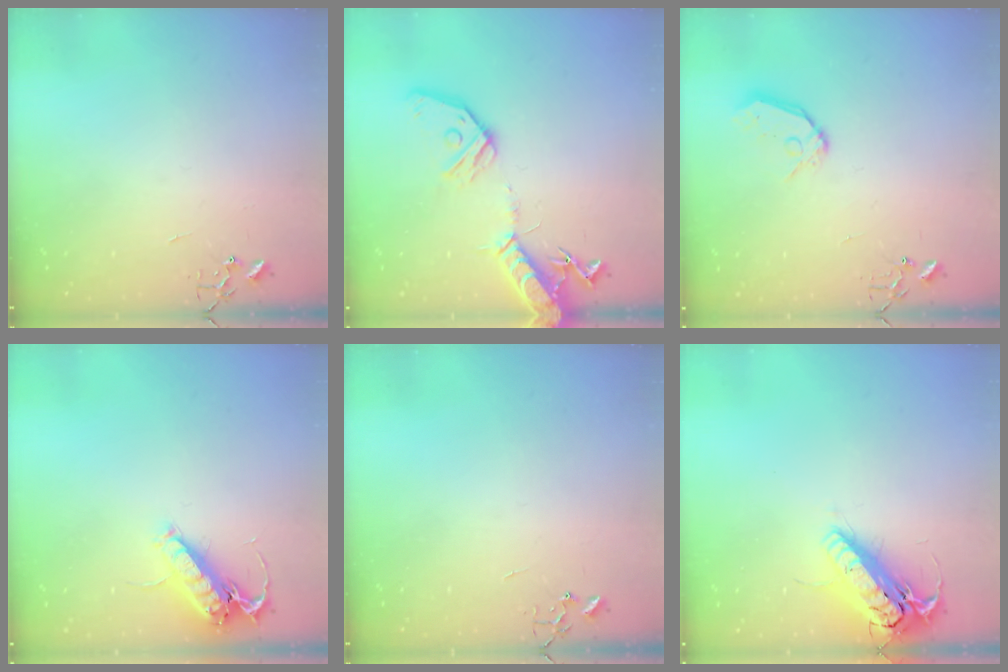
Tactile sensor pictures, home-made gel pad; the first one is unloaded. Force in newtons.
{"total": 16.6, "press": 16.2, "slide": 3.2}
{"total": 9.2, "press": 9.1, "slide": 0.9}
{"total": 14.1, "press": 14.0, "slide": 1.8}
{"total": 0.0}
{"total": 17.8, "press": 17.5, "slide": 3.4}